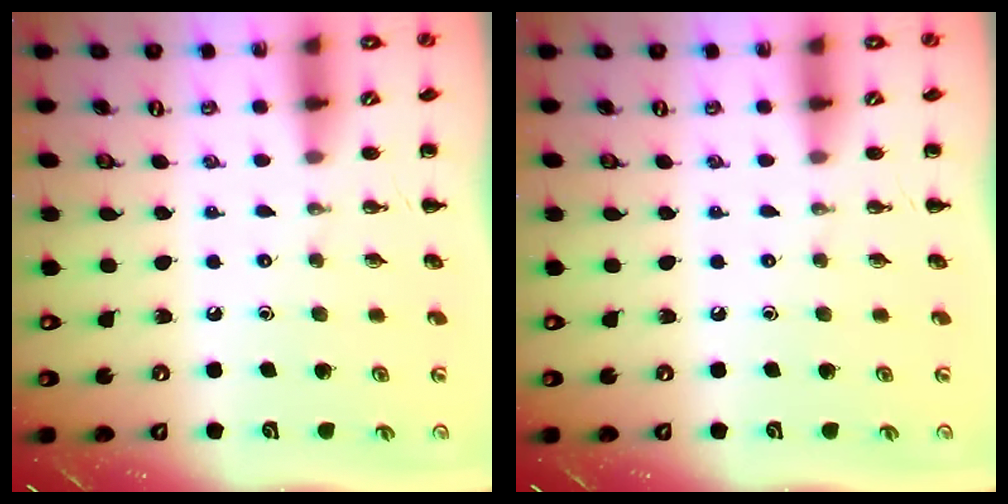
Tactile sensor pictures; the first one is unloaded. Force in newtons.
{"total": 0.0}